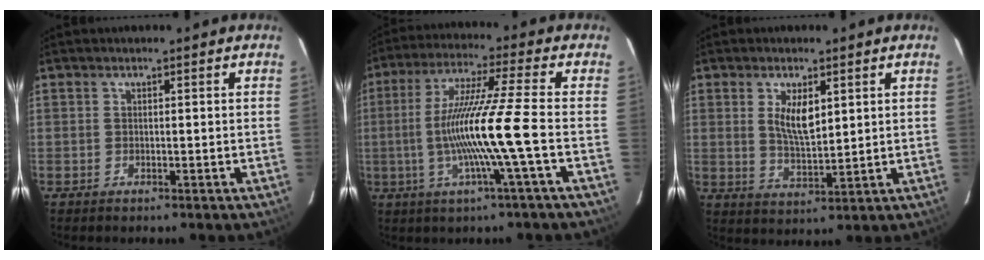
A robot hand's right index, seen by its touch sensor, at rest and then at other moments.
{"total": 13.4, "force": [-3.2, -2.2, 12.8], "torque": [-0.235, -0.008, -0.054]}
{"total": 6.3, "force": [2.1, 2.6, 5.3], "torque": [-0.094, -0.005, 0.045]}